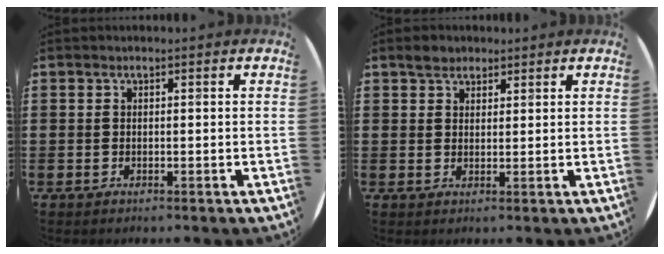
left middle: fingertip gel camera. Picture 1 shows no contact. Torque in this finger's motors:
{"motor_torque": [0.15, -0.12, 0.02, 0.01]}